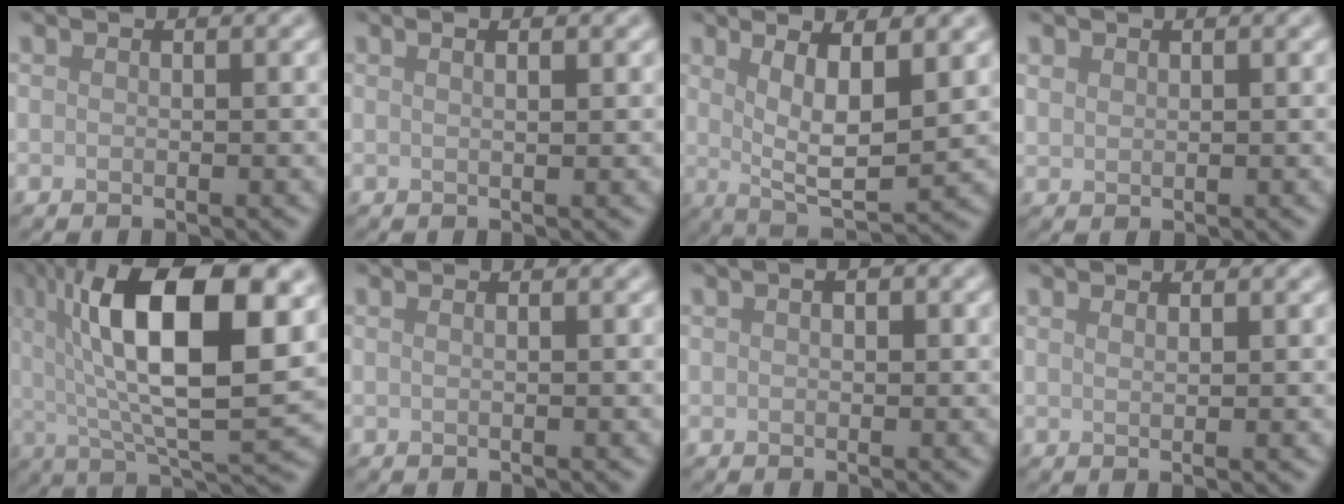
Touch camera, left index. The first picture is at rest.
{"total": 2.2, "force": [1.1, 0.9, 1.6], "torque": [-0.005, 0.000, -0.005]}
{"total": 6.8, "force": [1.9, 1.9, 6.2], "torque": [-0.100, -0.008, 0.032]}
{"total": 0.9, "force": [0.7, 0.5, 0.2], "torque": [-0.006, 0.000, 0.018]}
{"total": 14.4, "force": [4.3, 4.2, 13.0], "torque": [-0.204, 0.009, 0.068]}
{"total": 1.1, "force": [0.4, 0.5, 0.9], "torque": [-0.007, -0.003, -0.005]}
{"total": 1.5, "force": [0.6, 0.8, 1.1], "torque": [-0.012, -0.003, 0.008]}
{"total": 1.4, "force": [0.8, 0.5, 1.1], "torque": [-0.013, 0.000, 0.005]}